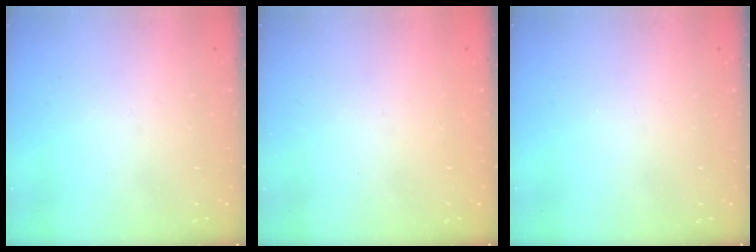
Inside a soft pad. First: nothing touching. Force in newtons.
{"total": 1.5, "press": 1.3, "slide": 0.9}
{"total": 0.0}